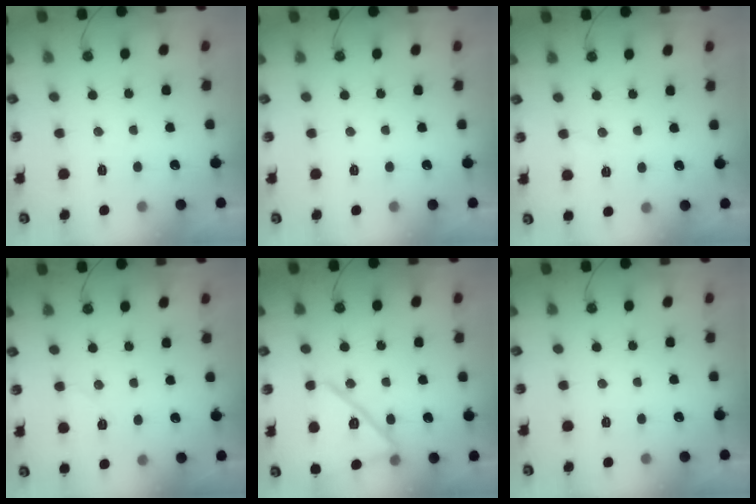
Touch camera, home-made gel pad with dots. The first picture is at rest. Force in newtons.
{"total": 0.0}
{"total": 5.3, "press": 5.0, "slide": 1.9}
{"total": 5.4, "press": 5.3, "slide": 0.5}
{"total": 14.9, "press": 14.7, "slide": 2.5}
{"total": 0.0}